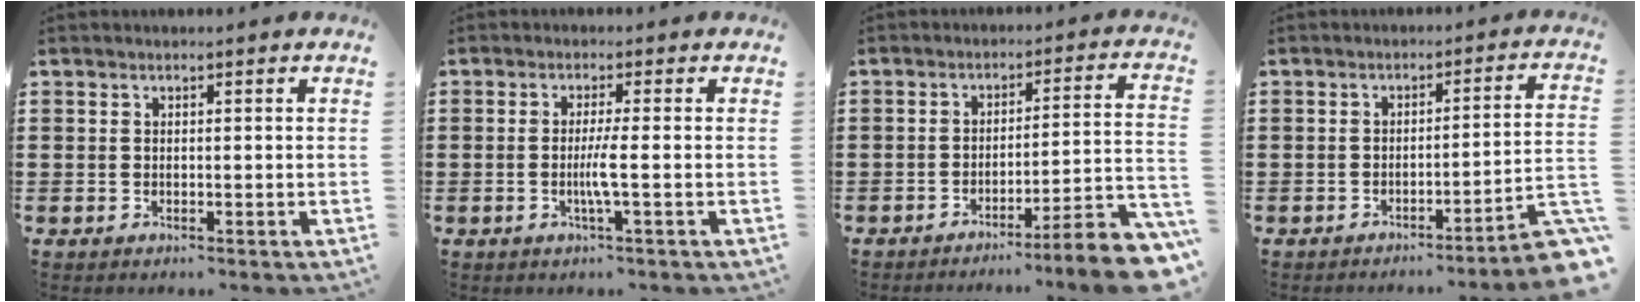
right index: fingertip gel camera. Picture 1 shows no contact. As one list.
[{"total": 3.3, "force": [-0.7, -0.4, 3.2], "torque": [-0.064, -0.011, -0.019]}, {"total": 6.9, "force": [-5.1, -0.3, 4.6], "torque": [-0.070, -0.012, -0.100]}, {"total": 4.6, "force": [-3.2, -0.3, 3.3], "torque": [-0.059, -0.021, -0.064]}]